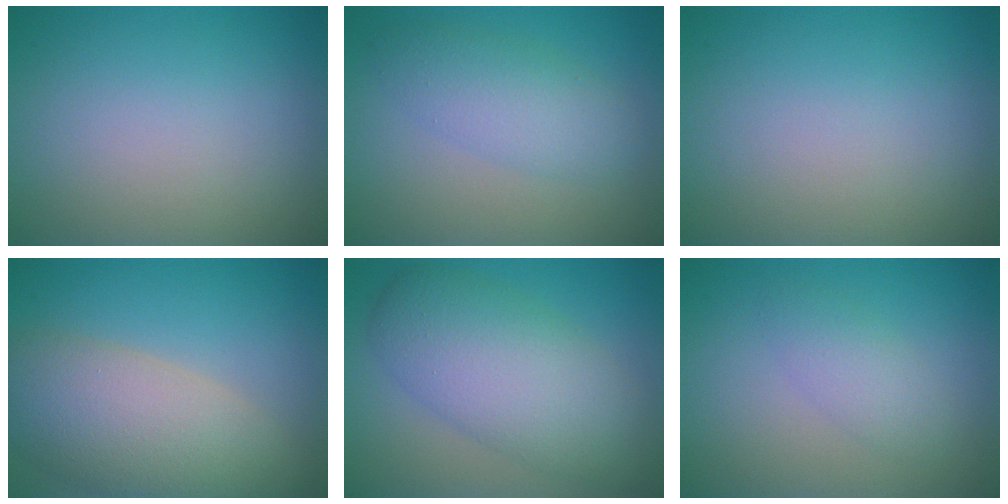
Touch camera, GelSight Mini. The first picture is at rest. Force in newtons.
{"total": 3.7, "press": 3.7, "slide": 0.1}
{"total": 0.0}
{"total": 8.1, "press": 8.1, "slide": 0.7}
{"total": 7.9, "press": 7.9, "slide": 0.1}
{"total": 2.2, "press": 2.2, "slide": 0.1}